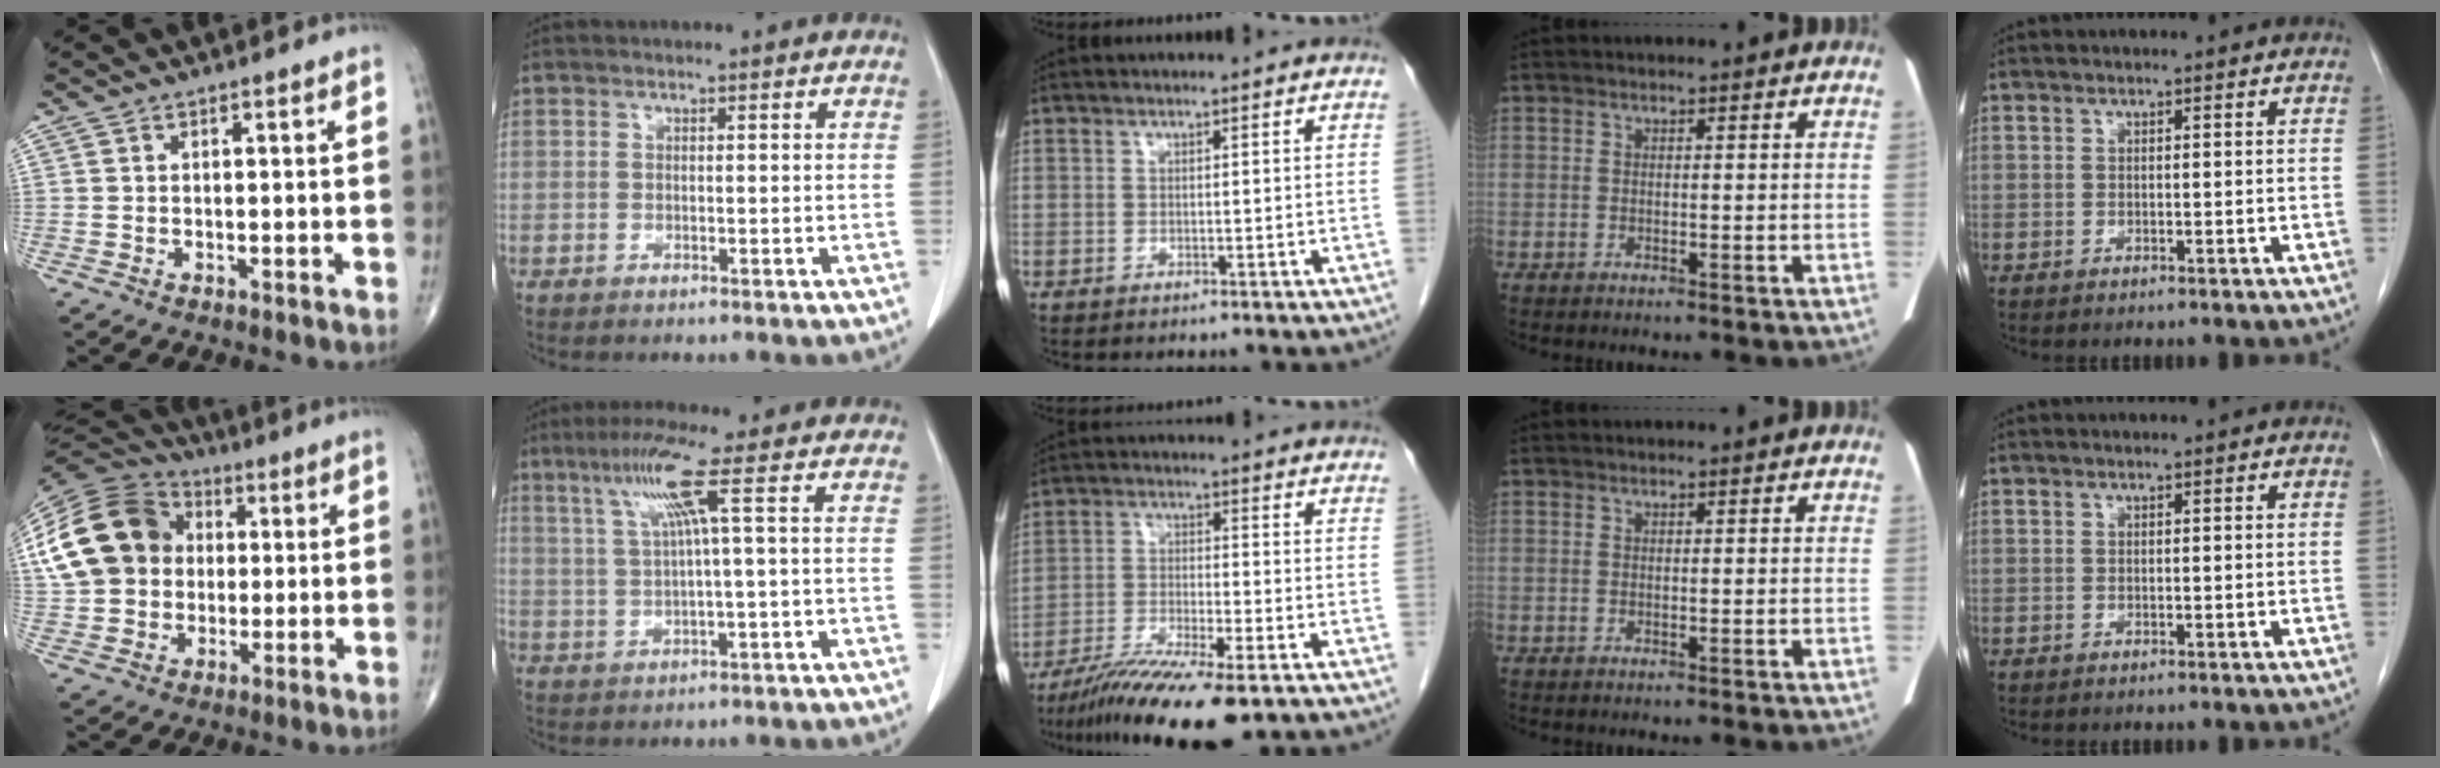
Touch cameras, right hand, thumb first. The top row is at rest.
{"thumb": {"total": 19.6, "force": [2.9, 15.9, 11.2], "torque": [-0.216, 0.031, 0.051]}, "index": {"total": 7.0, "force": [2.4, -1.3, 6.5], "torque": [-0.130, 0.017, 0.054]}, "middle": {"total": 11.9, "force": [-8.5, 1.0, 8.4], "torque": [-0.150, -0.031, -0.141]}}